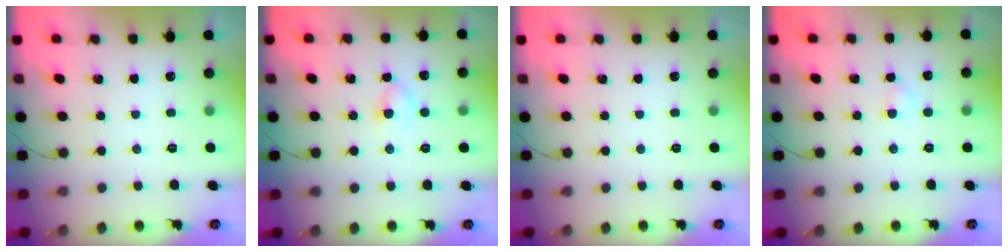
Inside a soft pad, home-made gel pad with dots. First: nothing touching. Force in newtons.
{"total": 3.8, "press": 3.5, "slide": 1.5}
{"total": 0.0}
{"total": 1.8, "press": 1.6, "slide": 0.8}